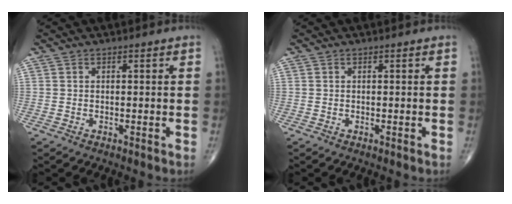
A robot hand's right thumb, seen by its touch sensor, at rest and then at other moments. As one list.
[{"total": 0.0}]